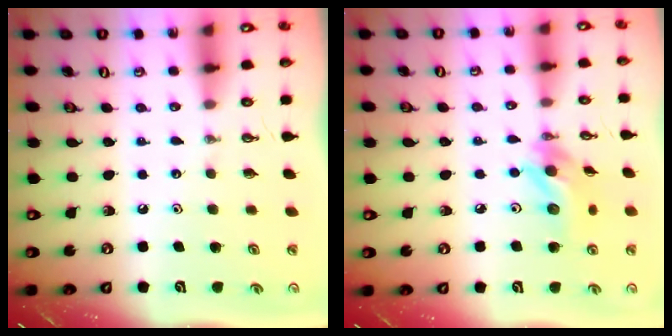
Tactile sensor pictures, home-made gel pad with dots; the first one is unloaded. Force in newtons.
{"total": 13.3, "press": 12.2, "slide": 5.5}